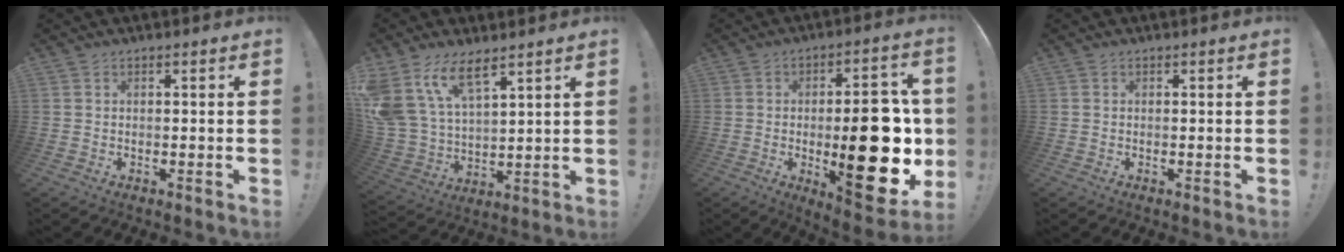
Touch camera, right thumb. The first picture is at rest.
{"total": 14.5, "force": [9.7, 7.0, 8.2], "torque": [-0.191, -0.061, 0.182]}
{"total": 25.3, "force": [-2.3, 9.8, 23.2], "torque": [-0.325, -0.008, -0.022]}
{"total": 0.0}